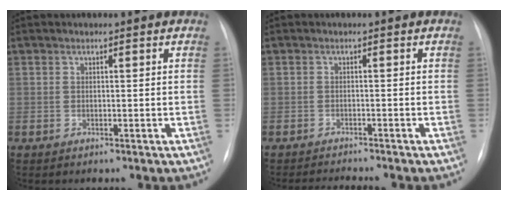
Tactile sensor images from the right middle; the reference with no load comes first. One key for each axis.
{"total": 3.7, "fx": -3.5, "fy": -0.7, "fz": 0.9, "tx": -0.014, "ty": -0.013, "tz": -0.052}